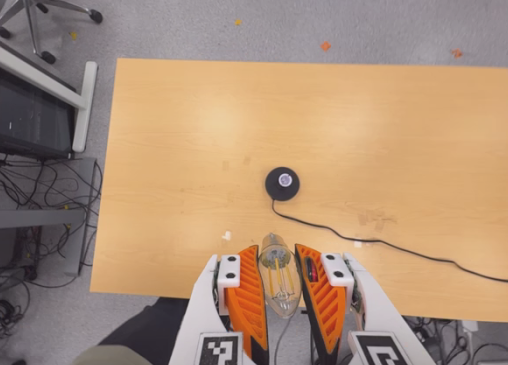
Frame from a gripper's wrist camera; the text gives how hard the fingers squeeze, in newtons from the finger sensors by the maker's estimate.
{"total": 19.2, "left": 20.5, "right": 18.0}